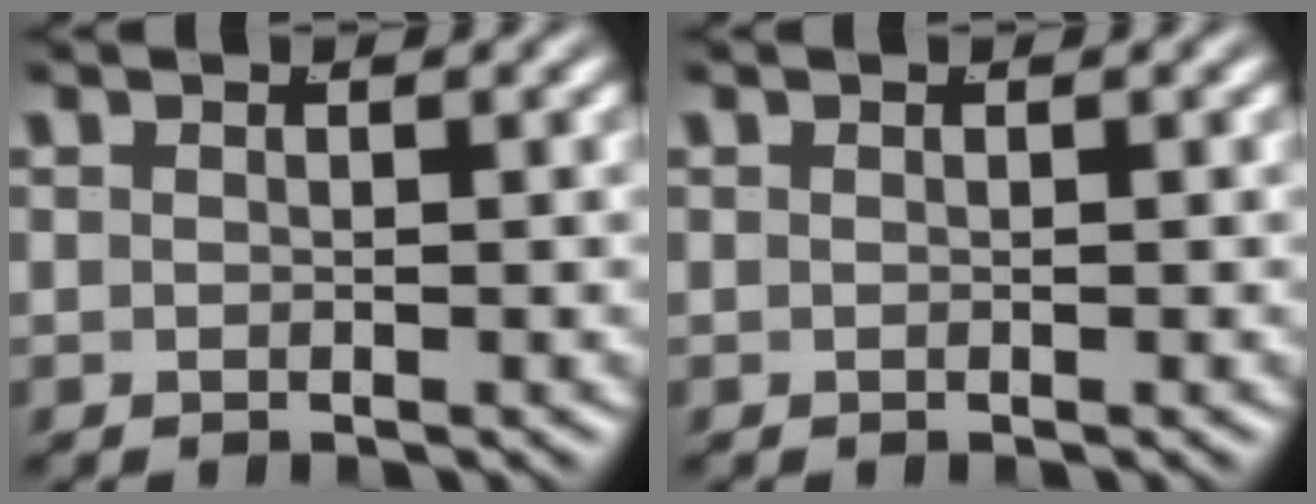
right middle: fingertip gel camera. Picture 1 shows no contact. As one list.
[{"total": 0.0}]